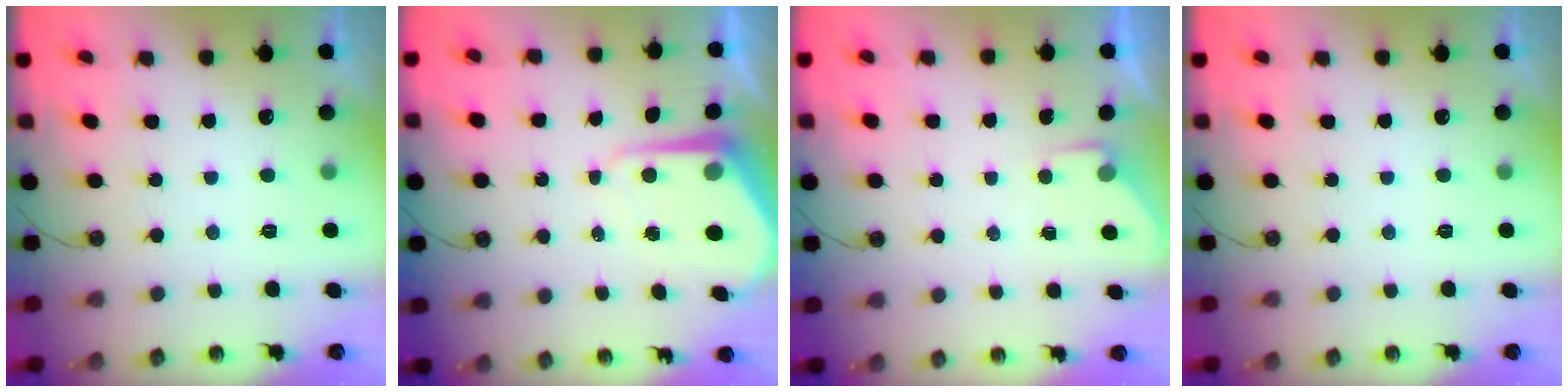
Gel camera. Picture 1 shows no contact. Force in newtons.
{"total": 7.3, "press": 7.2, "slide": 0.7}
{"total": 2.8, "press": 2.8, "slide": 0.4}
{"total": 0.0}